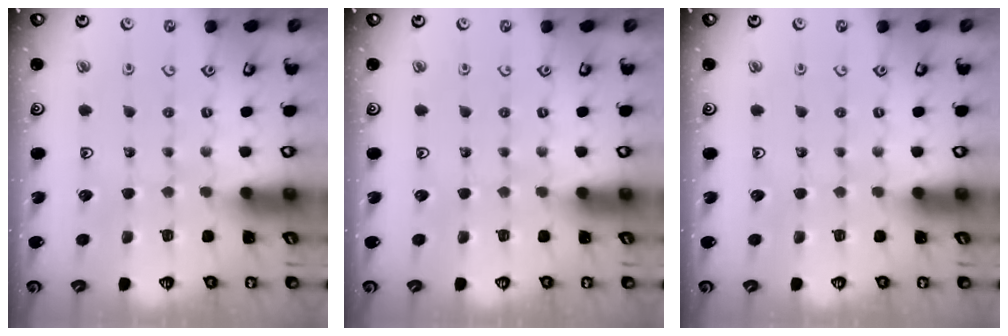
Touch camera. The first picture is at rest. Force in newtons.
{"total": 0.0}
{"total": 0.0}